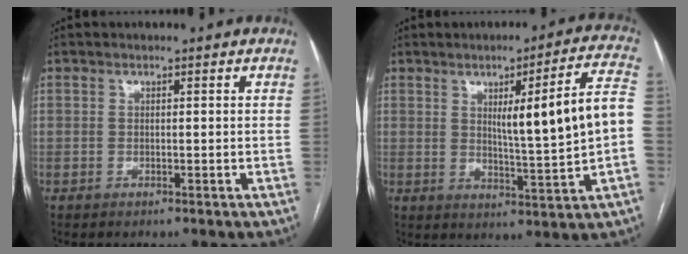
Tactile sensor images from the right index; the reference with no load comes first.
{"total": 12.6, "force": [1.2, -0.4, 12.5], "torque": [-0.179, 0.007, 0.022]}